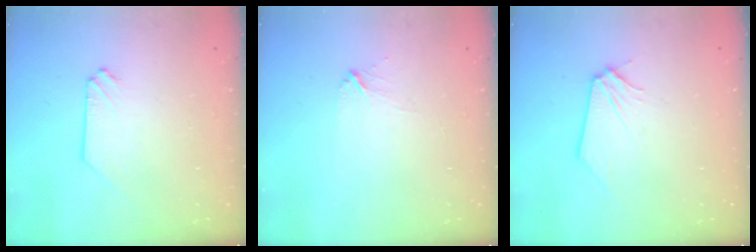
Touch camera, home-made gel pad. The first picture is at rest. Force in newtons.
{"total": 2.1, "press": 2.1, "slide": 0.1}
{"total": 0.0}